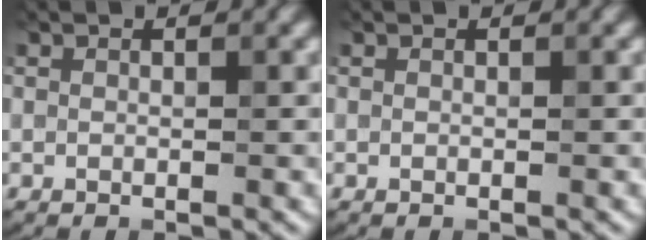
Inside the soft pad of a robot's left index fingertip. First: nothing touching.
{"total": 0.0}